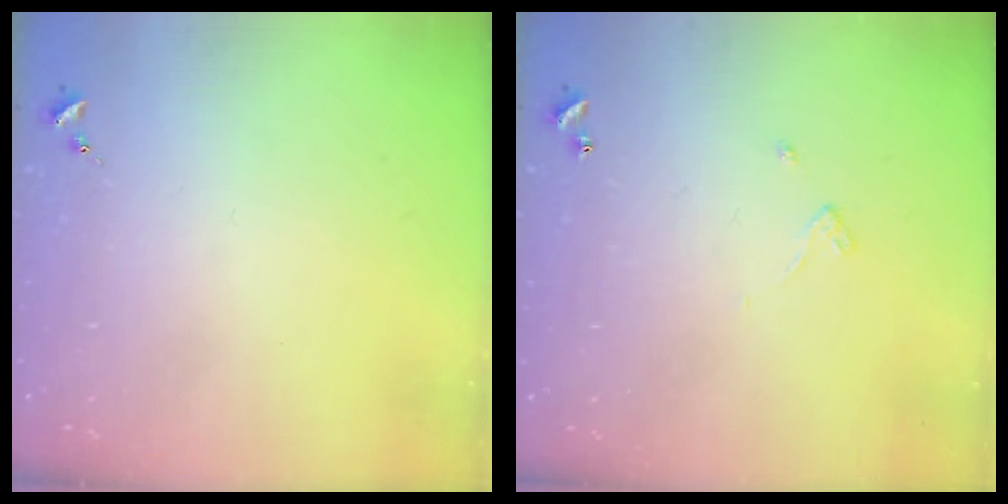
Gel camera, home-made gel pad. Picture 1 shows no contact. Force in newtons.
{"total": 2.6, "press": 2.6, "slide": 0.2}